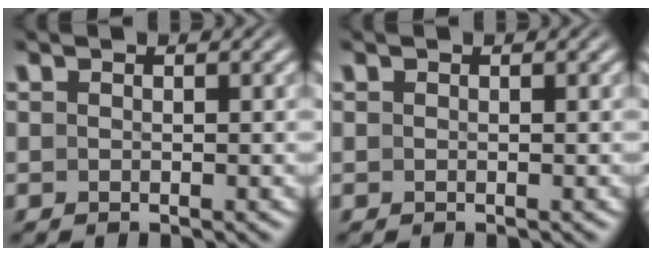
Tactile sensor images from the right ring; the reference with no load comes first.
{"total": 0.0}